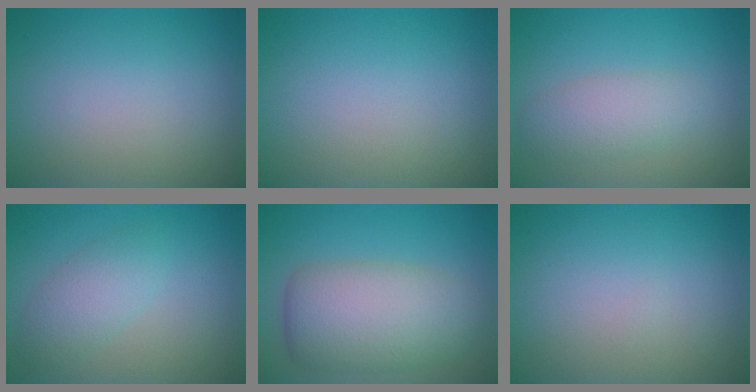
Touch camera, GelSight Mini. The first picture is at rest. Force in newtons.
{"total": 0.0}
{"total": 3.0, "press": 3.0, "slide": 0.1}
{"total": 2.8, "press": 2.8, "slide": 0.1}
{"total": 7.5, "press": 7.4, "slide": 0.6}
{"total": 0.0}